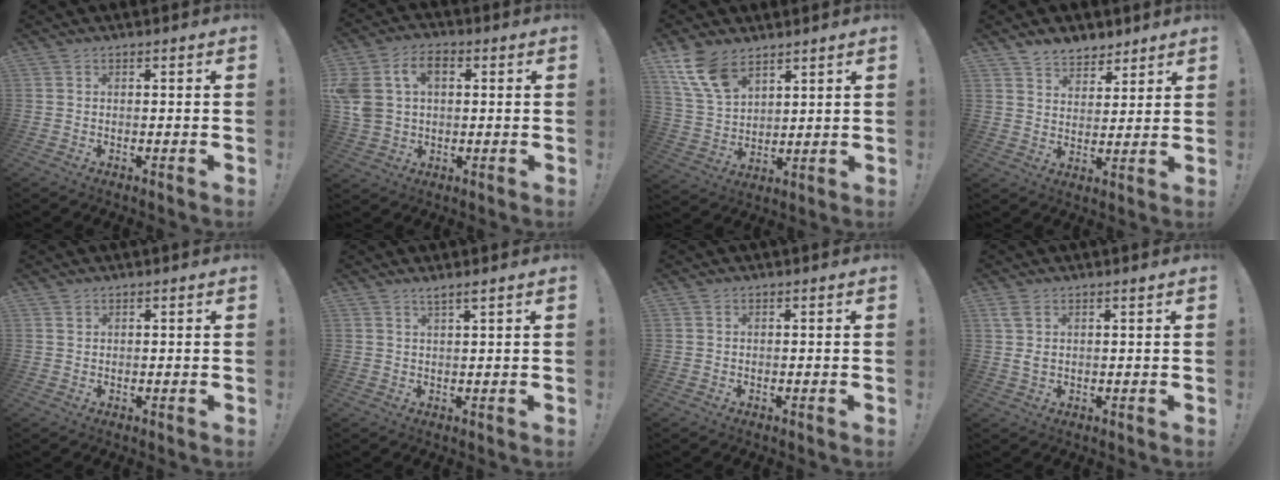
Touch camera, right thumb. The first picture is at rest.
{"total": 12.0, "force": [3.3, 8.4, 7.9], "torque": [-0.168, 0.002, 0.064]}
{"total": 11.8, "force": [7.8, 6.3, 6.3], "torque": [-0.131, -0.038, 0.152]}
{"total": 7.0, "force": [5.7, 3.9, 1.0], "torque": [-0.020, -0.040, 0.112]}
{"total": 1.2, "force": [0.8, 0.9, 0.1], "torque": [0.000, -0.001, 0.016]}
{"total": 2.2, "force": [1.7, -0.1, 1.5], "torque": [-0.029, -0.006, 0.028]}
{"total": 0.0}
{"total": 3.3, "force": [1.6, 1.1, 2.6], "torque": [-0.047, -0.004, 0.029]}